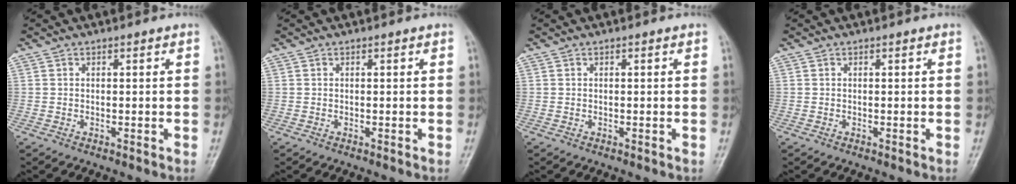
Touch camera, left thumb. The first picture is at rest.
{"total": 0.0}
{"total": 0.0}
{"total": 0.0}